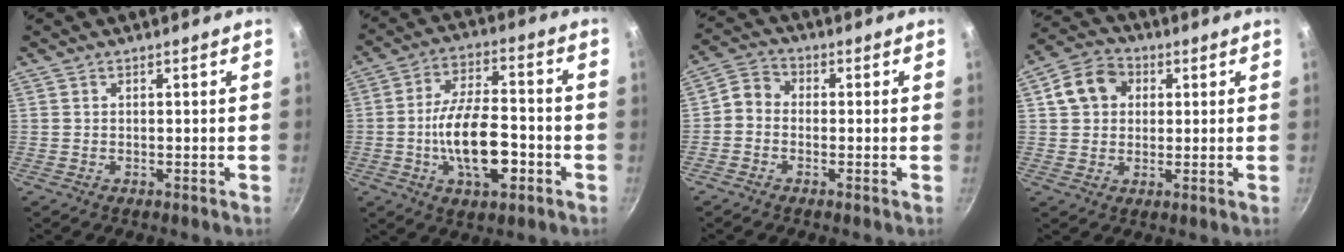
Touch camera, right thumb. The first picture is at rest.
{"total": 14.5, "force": [-4.0, 6.6, 12.3], "torque": [-0.200, 0.030, -0.071]}
{"total": 4.0, "force": [-1.2, 3.2, 2.1], "torque": [-0.032, 0.024, -0.040]}
{"total": 8.6, "force": [2.2, 7.1, 4.3], "torque": [-0.050, 0.015, 0.024]}